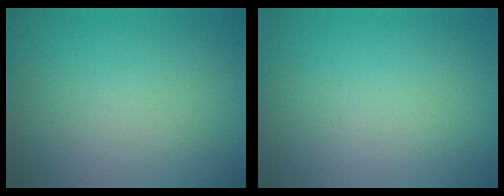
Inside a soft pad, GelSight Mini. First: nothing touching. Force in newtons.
{"total": 0.0}